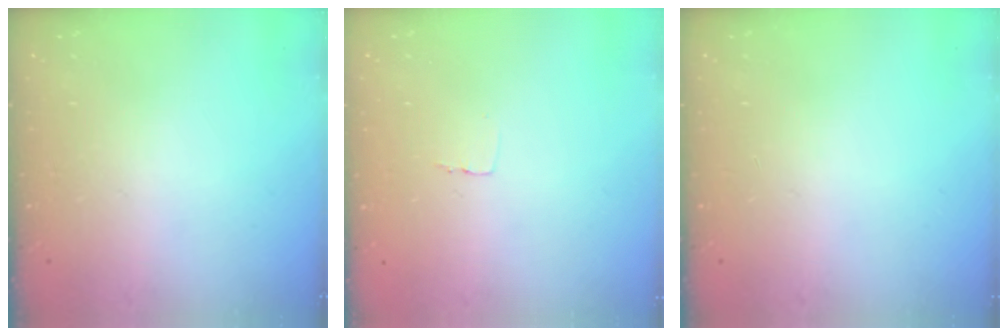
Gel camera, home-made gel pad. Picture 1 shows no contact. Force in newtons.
{"total": 2.6, "press": 2.6, "slide": 0.1}
{"total": 0.0}